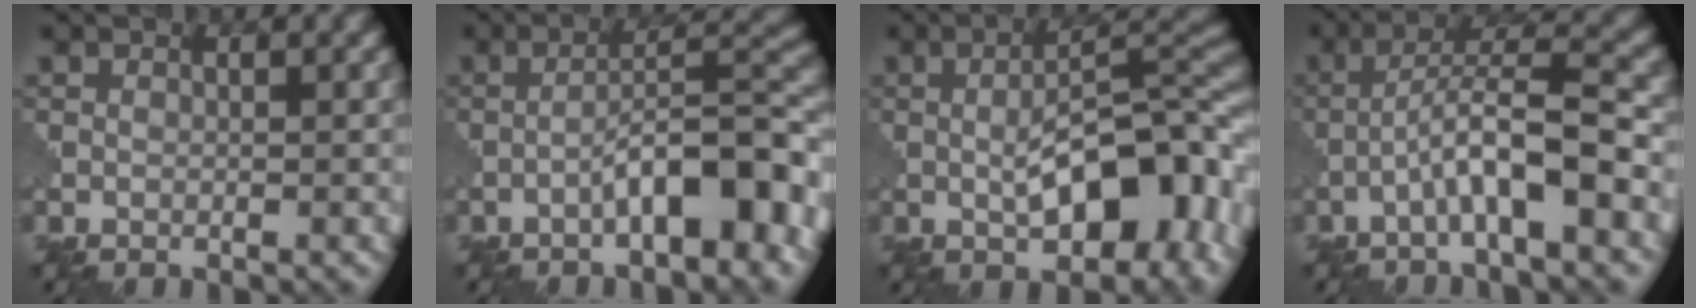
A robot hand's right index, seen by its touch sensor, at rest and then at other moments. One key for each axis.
{"total": 7.7, "fx": -3.4, "fy": 2.0, "fz": 6.6, "tx": -0.096, "ty": 0.027, "tz": -0.056}
{"total": 11.4, "fx": -2.0, "fy": 4.8, "fz": 10.1, "tx": -0.147, "ty": 0.002, "tz": -0.030}
{"total": 5.9, "fx": -2.4, "fy": 0.8, "fz": 5.3, "tx": -0.093, "ty": 0.023, "tz": -0.047}